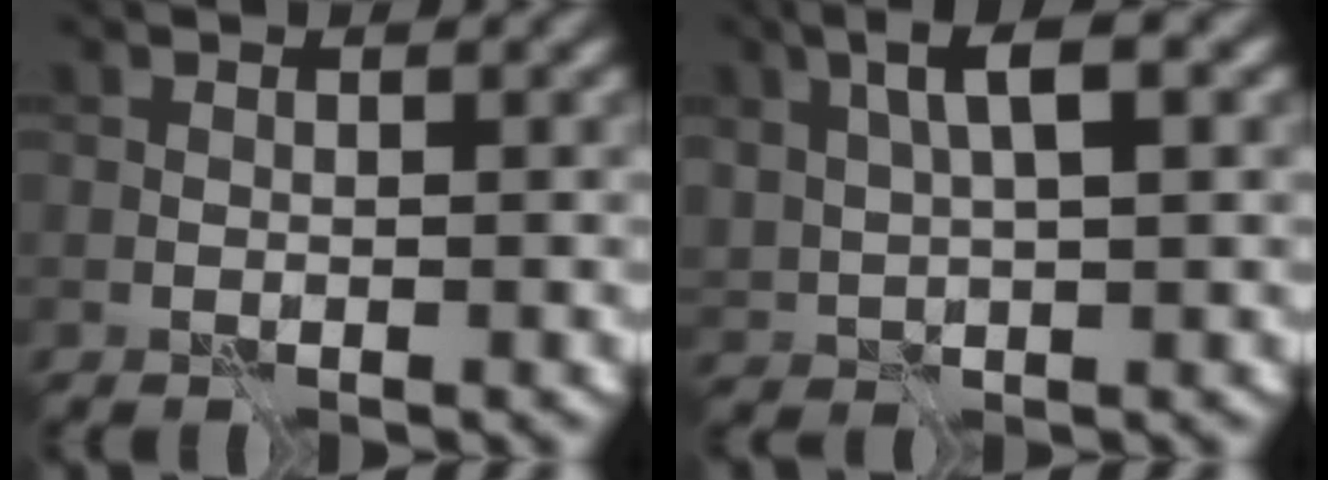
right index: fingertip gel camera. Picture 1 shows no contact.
{"total": 5.0, "force": [2.0, 1.9, 4.2], "torque": [-0.088, 0.007, 0.036]}